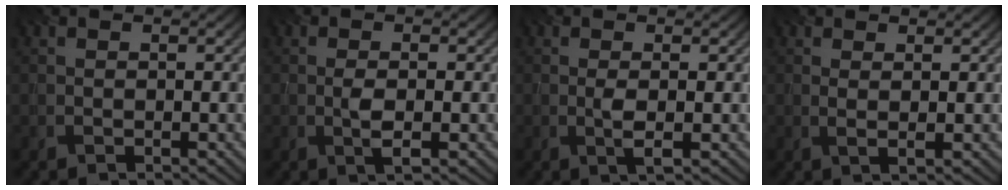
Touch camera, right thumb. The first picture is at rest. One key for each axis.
{"total": 2.3, "fx": -0.4, "fy": 0.8, "fz": 2.1, "tx": -0.047, "ty": -0.003, "tz": -0.006}
{"total": 1.7, "fx": 0.0, "fy": 0.3, "fz": 1.7, "tx": -0.037, "ty": -0.003, "tz": -0.001}
{"total": 1.4, "fx": 0.8, "fy": 0.2, "fz": 1.2, "tx": -0.030, "ty": -0.002, "tz": 0.012}